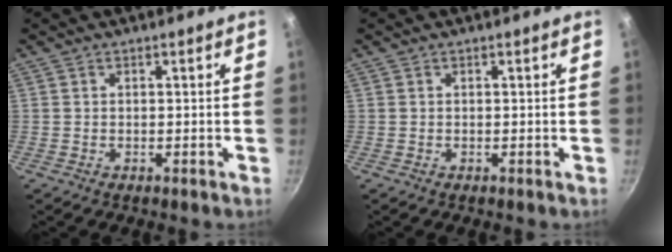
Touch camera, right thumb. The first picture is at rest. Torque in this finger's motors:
{"motor_torque": [-0.16, -0.16, 0.03, -0.01, 0.00]}